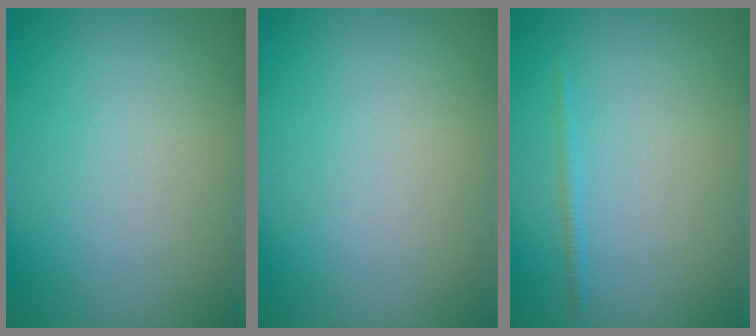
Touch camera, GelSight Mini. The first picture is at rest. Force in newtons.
{"total": 0.0}
{"total": 0.6, "press": 0.6, "slide": 0.1}